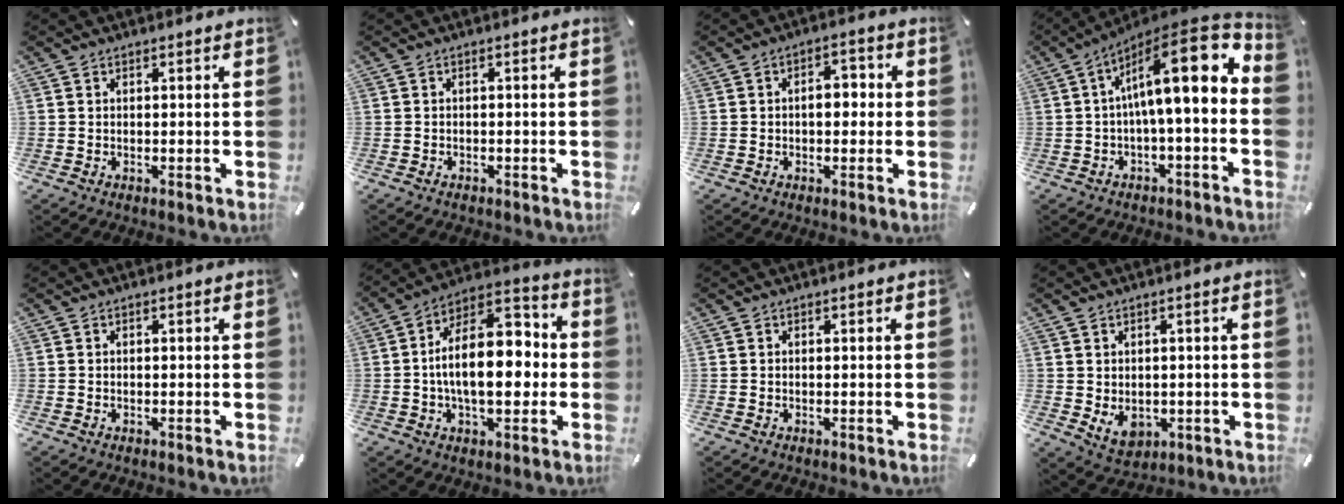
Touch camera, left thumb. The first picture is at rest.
{"total": 1.0, "force": [-0.8, 0.5, 0.4], "torque": [-0.009, 0.002, -0.018]}
{"total": 4.9, "force": [-0.4, 3.1, 3.8], "torque": [-0.049, 0.004, -0.016]}
{"total": 16.8, "force": [3.3, 4.1, 15.9], "torque": [-0.247, -0.033, 0.048]}
{"total": 0.0}
{"total": 17.2, "force": [-0.9, 9.8, 14.1], "torque": [-0.219, 0.004, -0.022]}
{"total": 0.0}
{"total": 5.2, "force": [-0.4, 4.3, 2.9], "torque": [-0.039, -0.005, -0.007]}